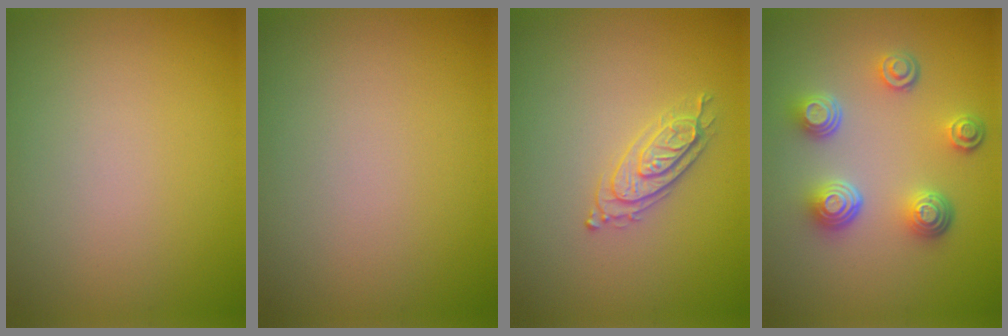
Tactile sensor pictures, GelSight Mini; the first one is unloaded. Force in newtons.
{"total": 0.0}
{"total": 2.2, "press": 2.2, "slide": 0.4}
{"total": 4.6, "press": 3.5, "slide": 2.9}